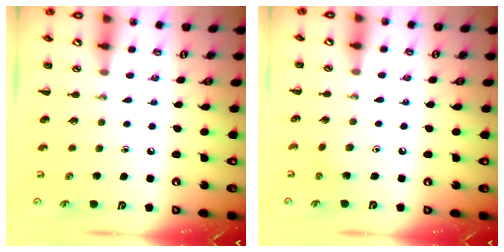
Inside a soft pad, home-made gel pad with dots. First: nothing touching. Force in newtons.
{"total": 1.5, "press": 1.4, "slide": 0.5}